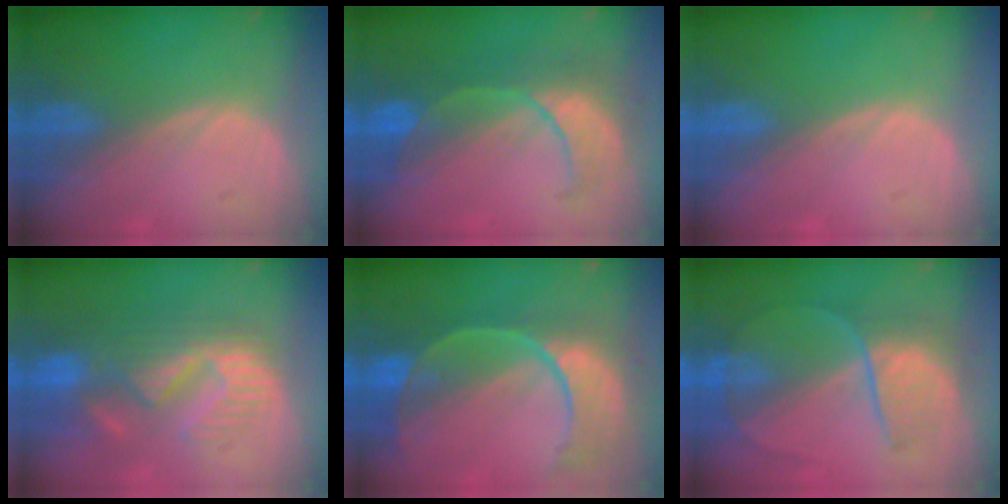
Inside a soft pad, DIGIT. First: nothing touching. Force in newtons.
{"total": 8.1, "press": 8.0, "slide": 1.5}
{"total": 0.0}
{"total": 10.9, "press": 9.6, "slide": 5.1}
{"total": 11.0, "press": 9.3, "slide": 6.0}
{"total": 6.8, "press": 6.6, "slide": 1.6}